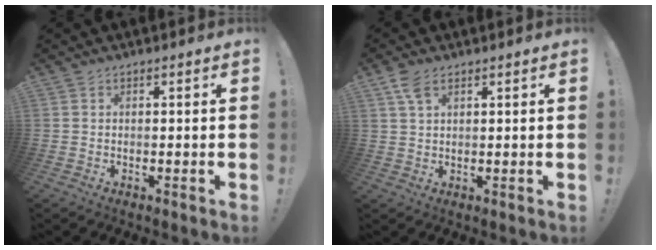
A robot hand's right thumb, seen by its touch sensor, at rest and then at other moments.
{"total": 4.7, "force": [2.7, 2.4, 3.0], "torque": [-0.054, -0.008, 0.051]}